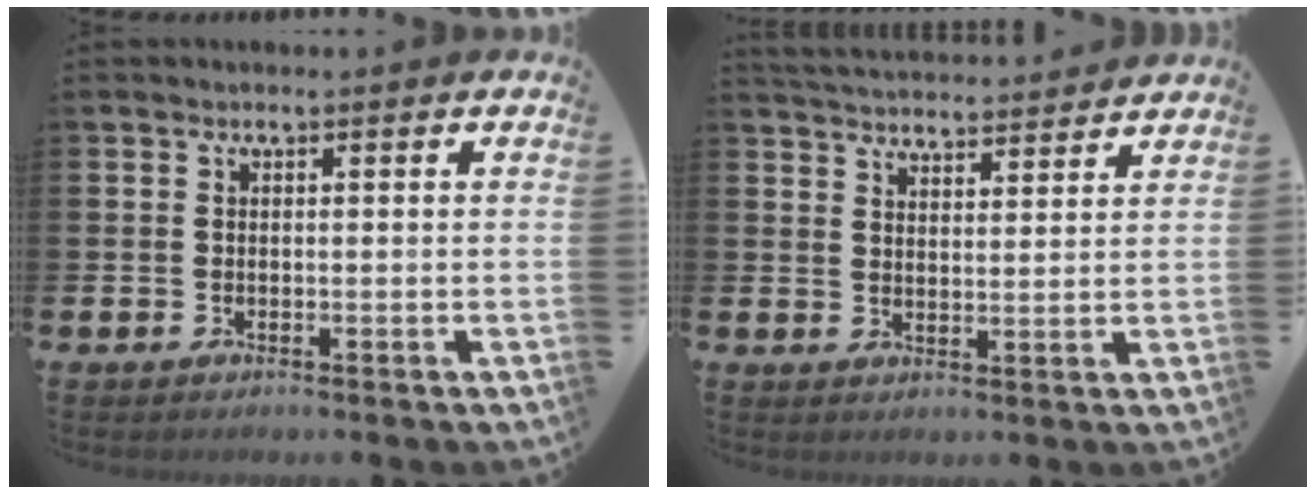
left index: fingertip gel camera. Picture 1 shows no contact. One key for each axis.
{"total": 4.5, "fx": 4.5, "fy": 0.2, "fz": -0.1, "tx": -0.014, "ty": -0.031, "tz": 0.080}